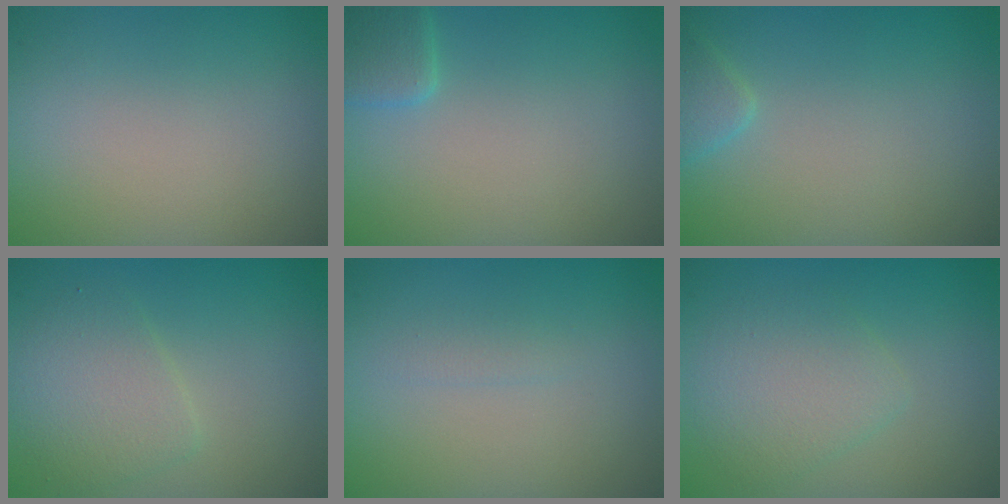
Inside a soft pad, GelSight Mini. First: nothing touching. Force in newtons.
{"total": 2.1, "press": 2.1, "slide": 0.1}
{"total": 1.4, "press": 1.4, "slide": 0.1}
{"total": 3.1, "press": 3.1, "slide": 0.1}
{"total": 0.7, "press": 0.7, "slide": 0.0}
{"total": 3.3, "press": 3.3, "slide": 0.1}